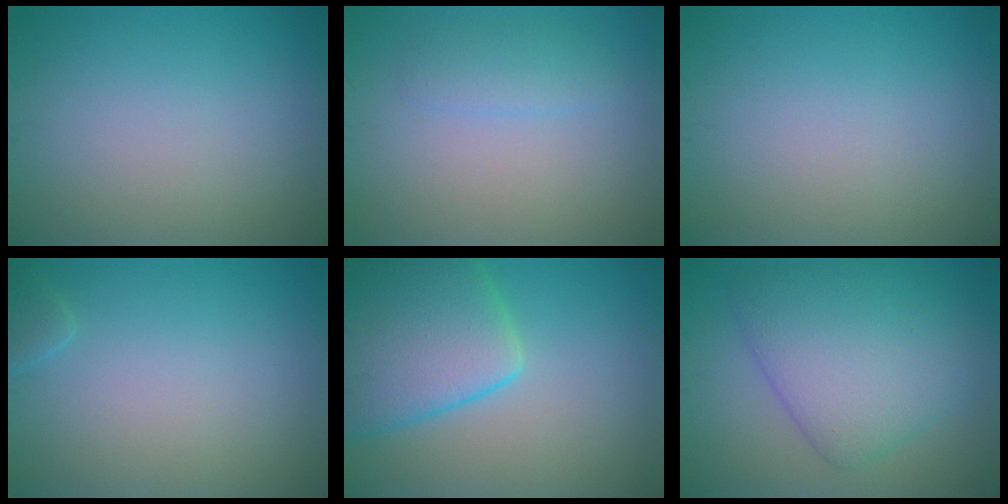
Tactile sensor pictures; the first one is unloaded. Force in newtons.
{"total": 1.6, "press": 1.6, "slide": 0.0}
{"total": 0.0}
{"total": 0.9, "press": 0.9, "slide": 0.1}
{"total": 8.6, "press": 8.6, "slide": 0.5}
{"total": 7.4, "press": 7.4, "slide": 0.1}